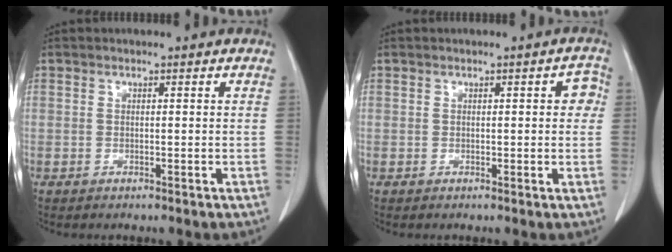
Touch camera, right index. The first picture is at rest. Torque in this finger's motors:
{"motor_torque": [0.07, -0.03, 0.03, 0.00]}